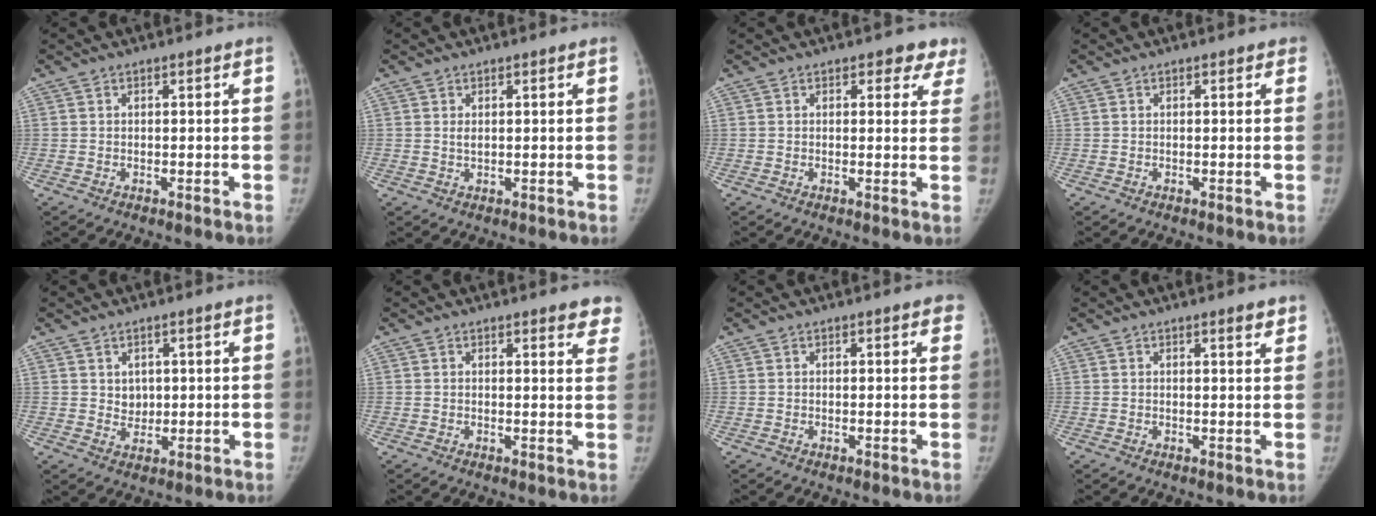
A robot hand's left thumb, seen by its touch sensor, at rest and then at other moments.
{"total": 1.0, "force": [0.4, 0.5, 0.8], "torque": [-0.011, -0.003, 0.010]}
{"total": 4.8, "force": [3.3, 2.7, 2.0], "torque": [0.023, -0.012, 0.026]}
{"total": 0.6, "force": [0.3, 0.4, 0.3], "torque": [0.005, 0.000, -0.001]}
{"total": 2.9, "force": [0.8, 2.4, 1.3], "torque": [-0.002, -0.009, 0.020]}
{"total": 5.1, "force": [4.2, 1.5, 2.4], "torque": [0.001, -0.019, 0.034]}
{"total": 1.8, "force": [1.1, 0.8, 1.2], "torque": [0.002, 0.001, 0.006]}
{"total": 2.0, "force": [1.5, 0.5, 1.3], "torque": [-0.013, -0.008, 0.019]}